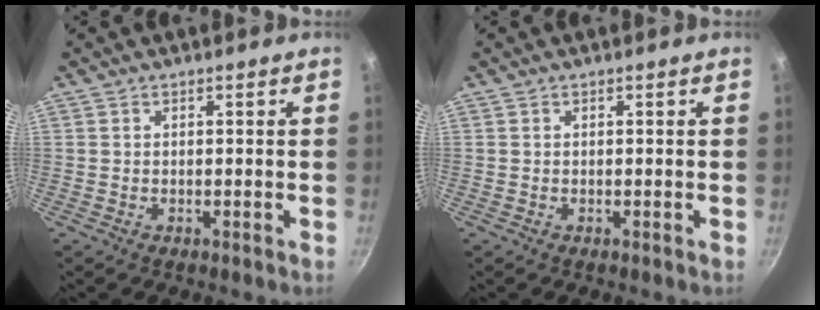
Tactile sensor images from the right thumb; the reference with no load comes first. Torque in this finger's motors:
{"motor_torque": [-0.05, 0.05, -0.05, 0.04, 0.01]}